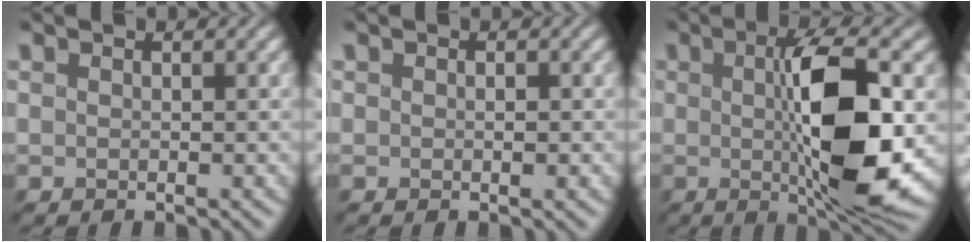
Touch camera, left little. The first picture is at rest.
{"total": 1.0, "force": [-0.8, -0.5, -0.3], "torque": [-0.006, -0.007, 0.011]}
{"total": 9.2, "force": [-0.6, 2.1, 8.9], "torque": [-0.151, -0.006, 0.009]}